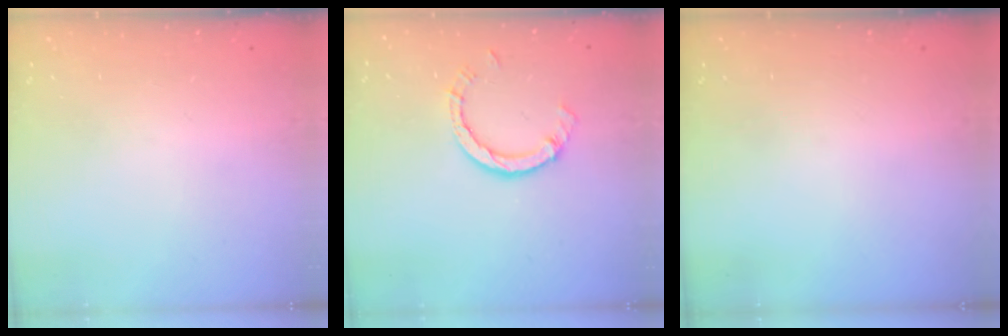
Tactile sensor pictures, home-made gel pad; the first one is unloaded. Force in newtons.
{"total": 4.8, "press": 4.8, "slide": 0.4}
{"total": 0.0}